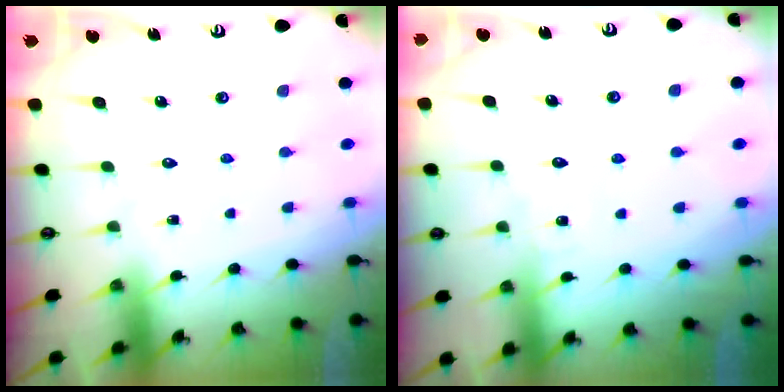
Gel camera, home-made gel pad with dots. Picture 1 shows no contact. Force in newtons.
{"total": 2.7, "press": 2.7, "slide": 0.3}